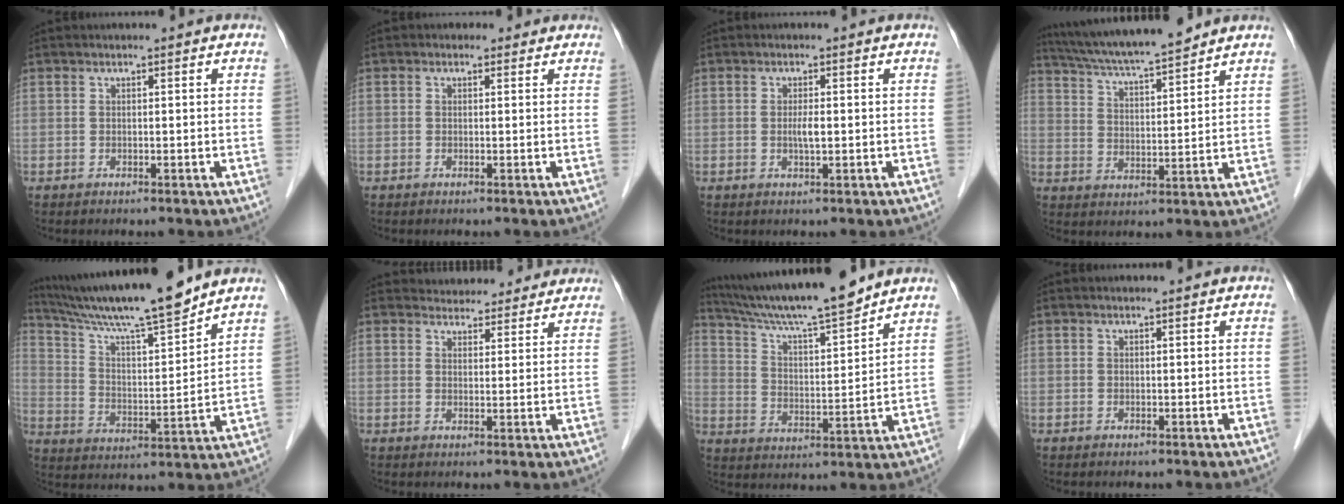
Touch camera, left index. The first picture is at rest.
{"total": 1.5, "force": [0.7, 1.3, 0.1], "torque": [0.005, 0.008, 0.004]}
{"total": 1.8, "force": [-0.1, 0.3, 1.8], "torque": [-0.038, -0.001, -0.001]}
{"total": 13.5, "force": [12.1, 0.2, 5.9], "torque": [-0.108, 0.014, 0.199]}
{"total": 16.6, "force": [14.5, -0.3, 8.1], "torque": [-0.145, 0.003, 0.245]}
{"total": 9.0, "force": [8.5, 2.9, 1.3], "torque": [0.001, 0.017, 0.095]}
{"total": 15.5, "force": [13.8, -0.2, 7.1], "torque": [-0.128, 0.004, 0.232]}
{"total": 0.6, "force": [0.6, -0.1, 0.2], "torque": [-0.009, 0.002, 0.010]}